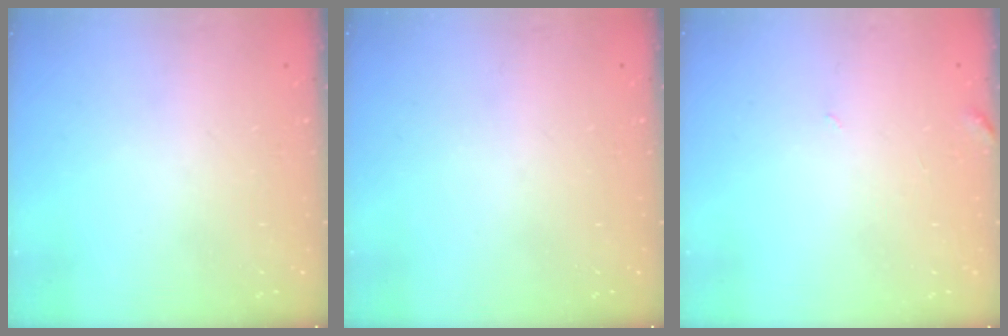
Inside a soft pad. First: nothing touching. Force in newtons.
{"total": 0.0}
{"total": 3.1, "press": 3.1, "slide": 0.3}